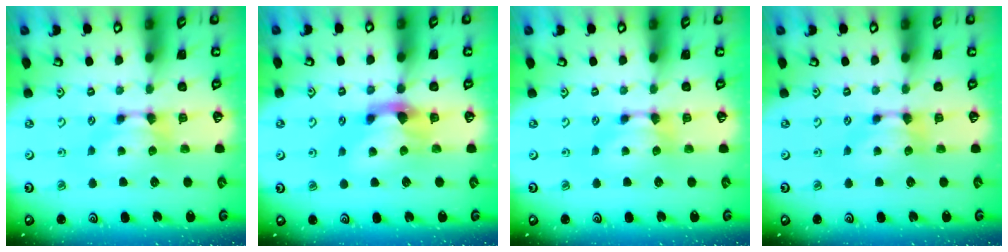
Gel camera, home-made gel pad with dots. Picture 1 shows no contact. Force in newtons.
{"total": 2.9, "press": 2.6, "slide": 1.5}
{"total": 0.0}
{"total": 0.0}